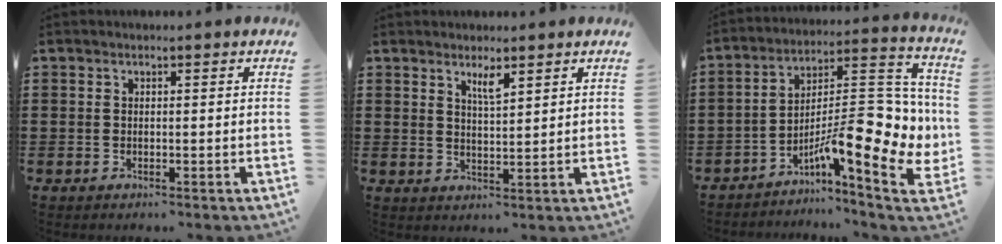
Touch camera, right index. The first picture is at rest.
{"total": 2.9, "force": [2.1, 0.6, 2.0], "torque": [-0.035, 0.000, 0.034]}
{"total": 13.4, "force": [-3.7, 4.1, 12.2], "torque": [-0.181, -0.026, -0.065]}